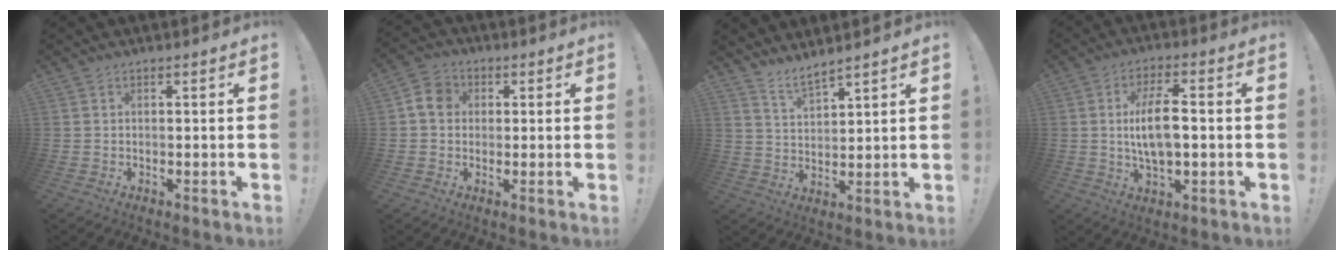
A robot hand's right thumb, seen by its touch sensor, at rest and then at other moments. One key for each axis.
{"total": 6.0, "fx": 0.6, "fy": 5.0, "fz": 3.2, "tx": -0.054, "ty": 0.017, "tz": 0.015}
{"total": 5.9, "fx": 5.3, "fy": 0.9, "fz": 2.3, "tx": -0.052, "ty": -0.031, "tz": 0.098}
{"total": 10.8, "fx": 0.1, "fy": 4.3, "fz": 9.9, "tx": -0.184, "ty": -0.002, "tz": -0.004}